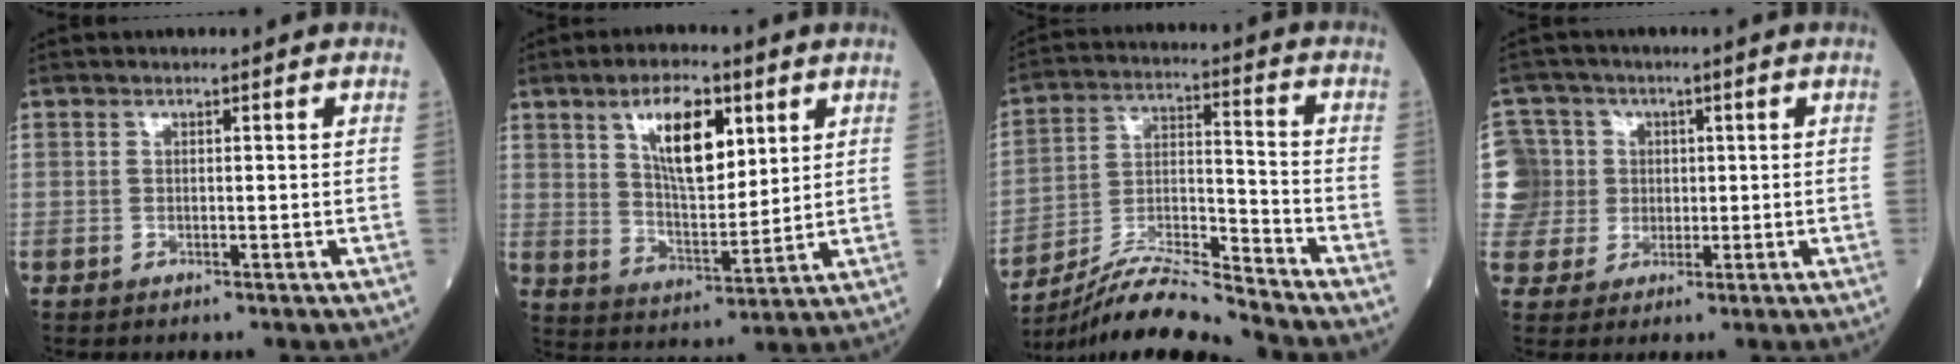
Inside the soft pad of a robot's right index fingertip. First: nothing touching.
{"total": 10.4, "force": [4.7, 3.9, 8.4], "torque": [-0.150, 0.004, 0.089]}
{"total": 10.8, "force": [-10.3, -1.5, 3.0], "torque": [-0.062, 0.009, -0.192]}
{"total": 10.0, "force": [1.4, 9.9, 0.6], "torque": [-0.029, 0.049, 0.040]}